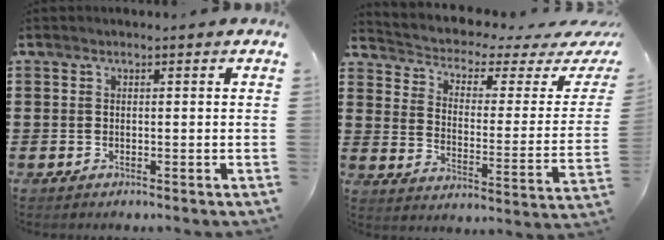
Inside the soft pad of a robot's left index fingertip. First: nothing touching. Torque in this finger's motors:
{"motor_torque": [1.20, -0.94, 0.32, 0.02]}